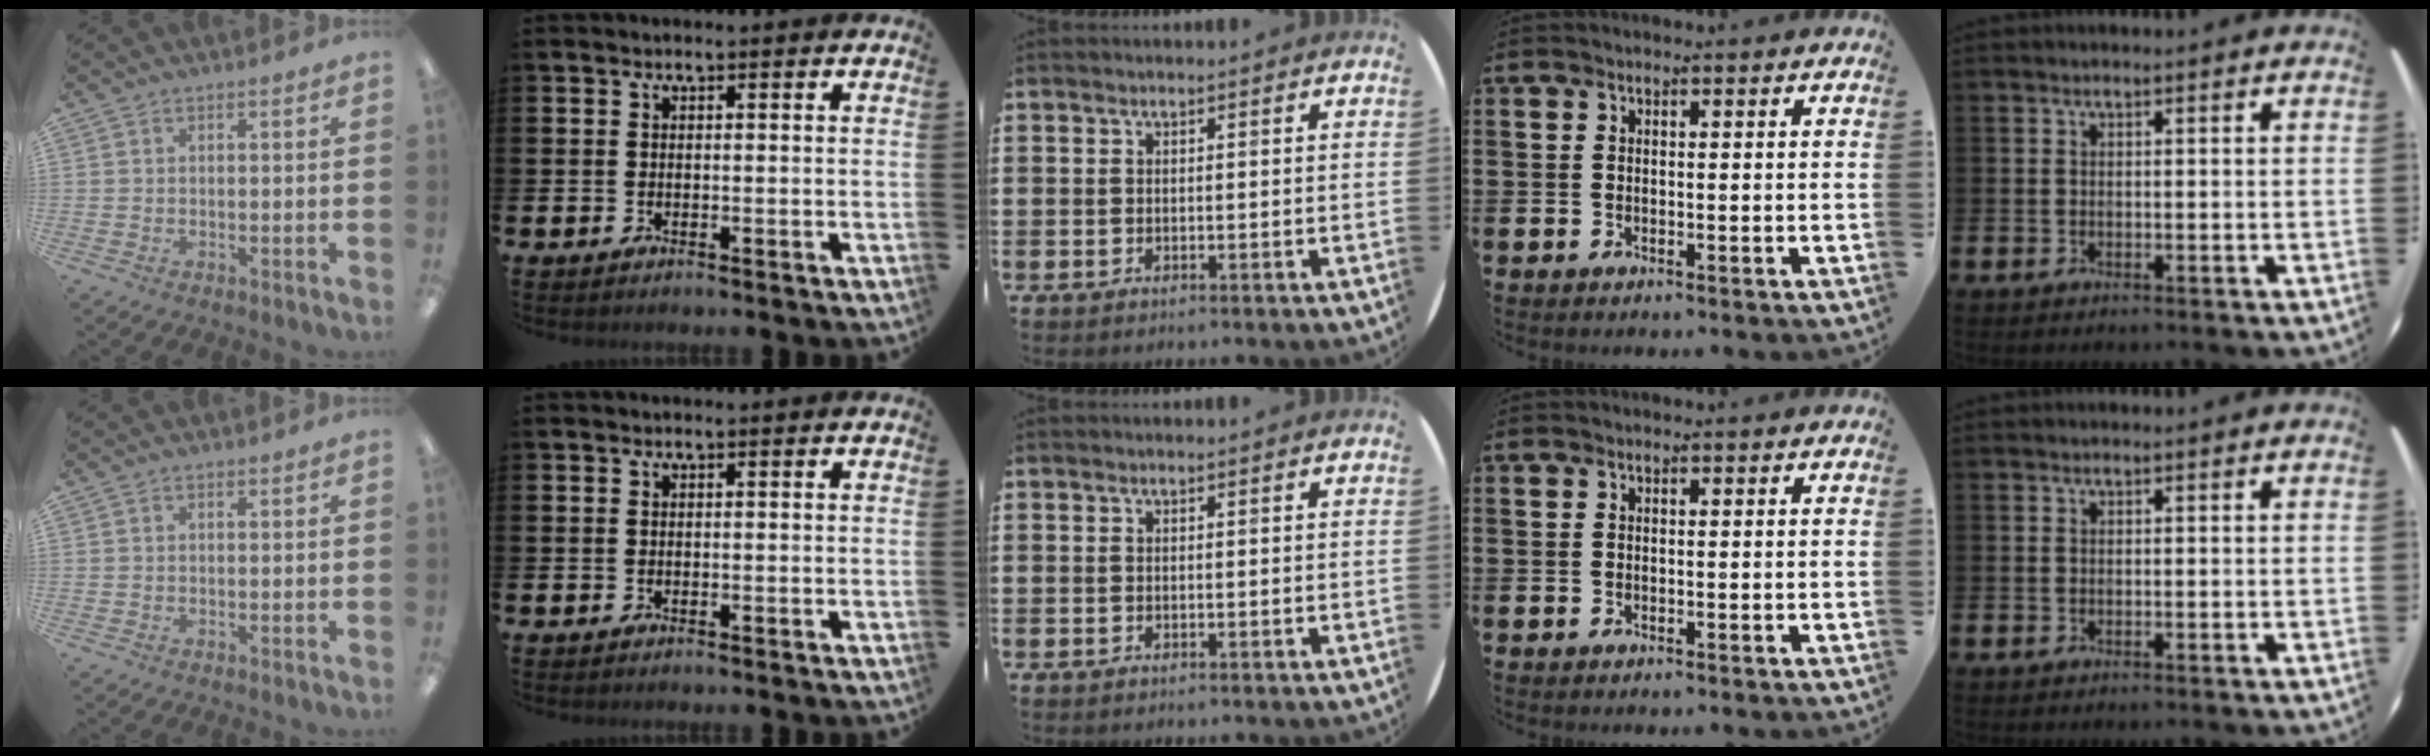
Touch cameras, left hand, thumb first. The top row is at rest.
{}